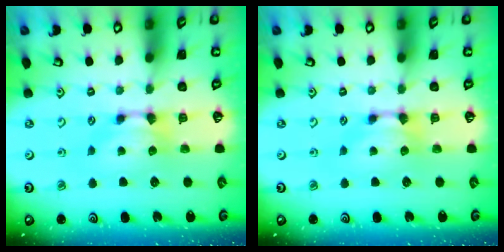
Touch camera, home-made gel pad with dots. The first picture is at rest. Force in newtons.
{"total": 0.0}